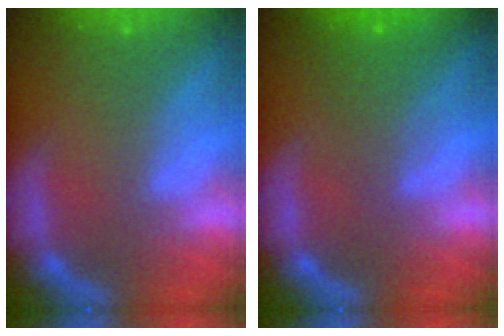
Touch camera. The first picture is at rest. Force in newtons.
{"total": 3.1}